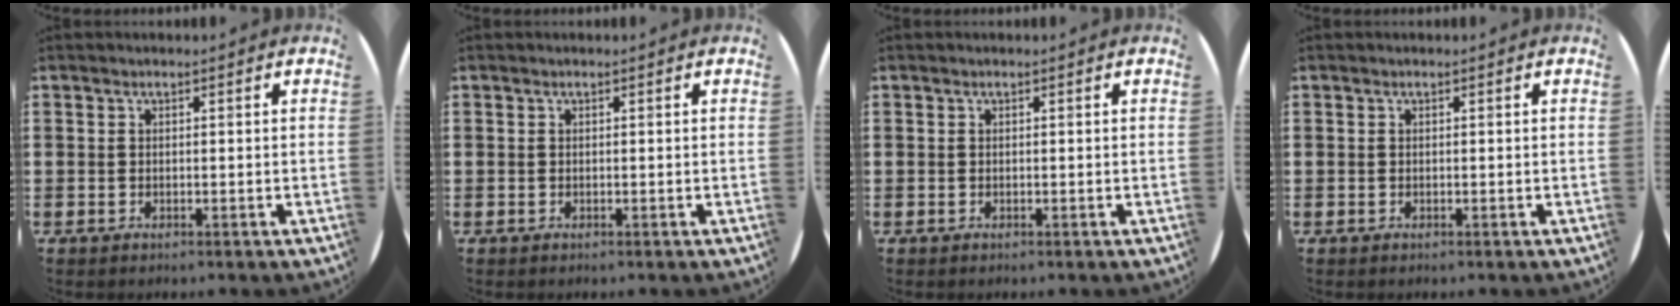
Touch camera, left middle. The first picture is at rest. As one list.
[{"total": 0.0}, {"total": 0.0}, {"total": 0.0}]